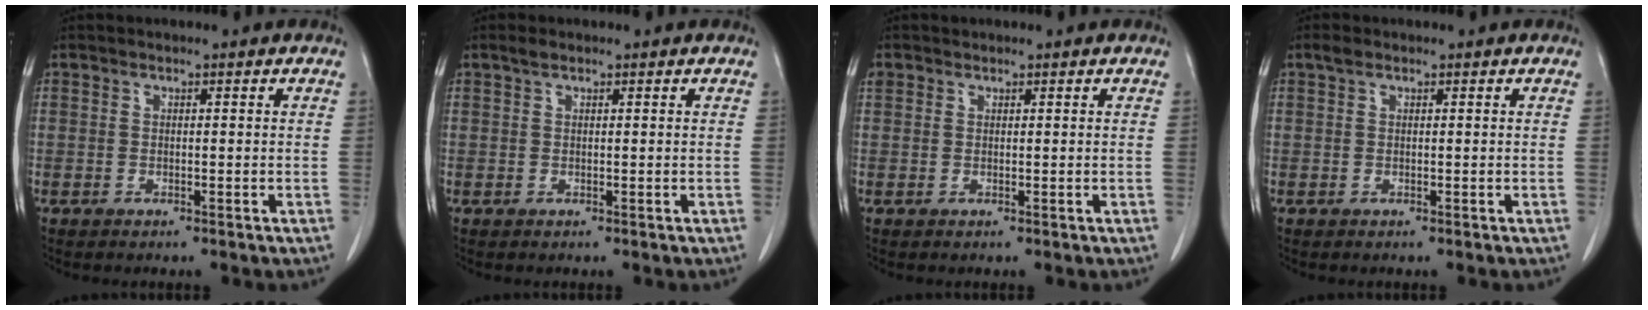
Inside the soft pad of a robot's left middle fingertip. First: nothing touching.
{"total": 0.9, "force": [0.7, 0.3, 0.5], "torque": [-0.015, 0.007, 0.015]}
{"total": 1.3, "force": [0.9, 1.0, 0.1], "torque": [-0.002, 0.012, 0.016]}
{"total": 0.9, "force": [0.7, 0.5, 0.5], "torque": [-0.012, 0.013, 0.012]}